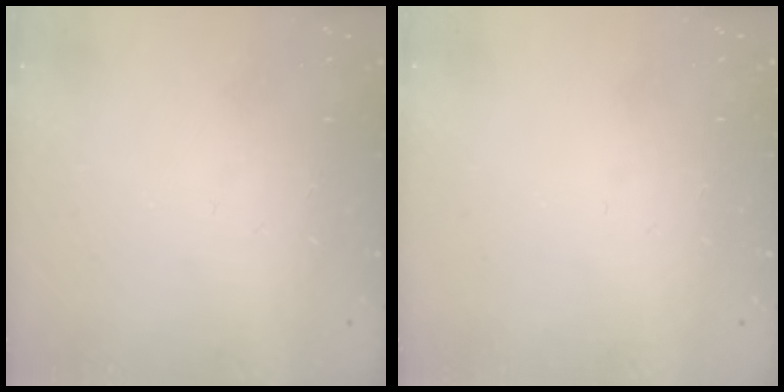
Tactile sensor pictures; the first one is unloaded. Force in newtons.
{"total": 0.0}